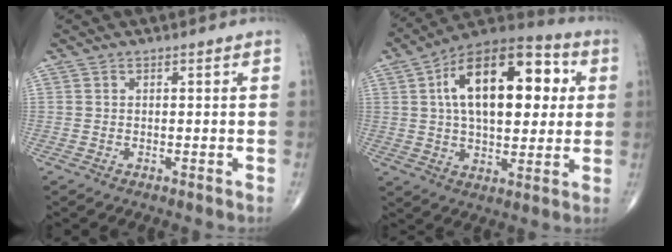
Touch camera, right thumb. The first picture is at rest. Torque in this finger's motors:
{"motor_torque": [0.65, 4.36, 1.92, 0.85, 0.20]}